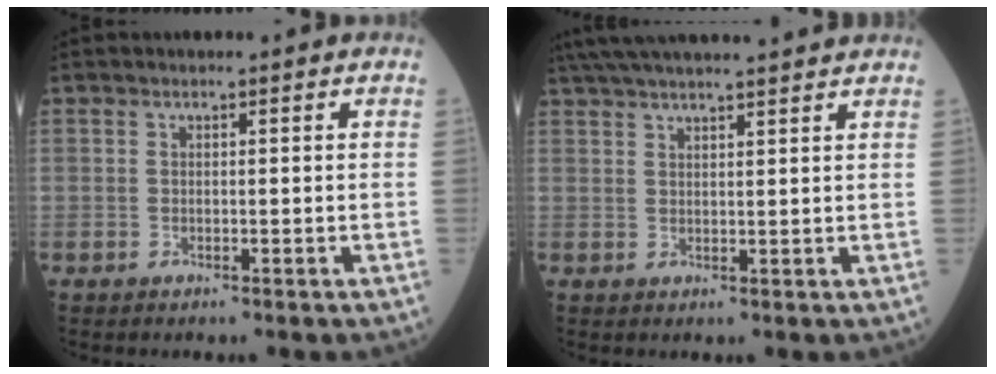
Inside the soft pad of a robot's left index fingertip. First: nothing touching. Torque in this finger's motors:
{"motor_torque": [0.84, -1.30, 0.10, 0.05]}